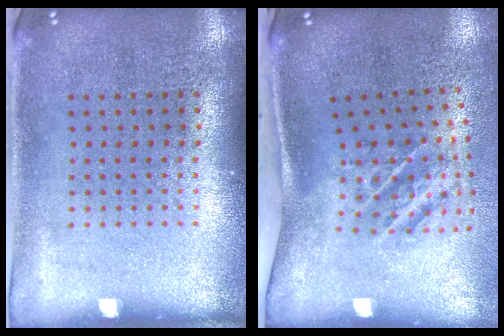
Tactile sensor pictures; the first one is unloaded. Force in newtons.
{"total": 2.2, "press": 1.3, "slide": 1.9}